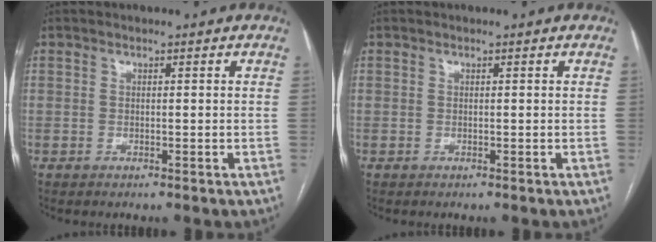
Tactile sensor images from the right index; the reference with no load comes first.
{"total": 0.0}